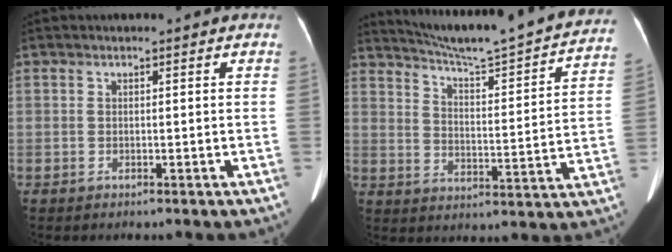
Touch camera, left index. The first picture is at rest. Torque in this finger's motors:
{"motor_torque": [-0.34, -1.80, -0.02, 0.04]}